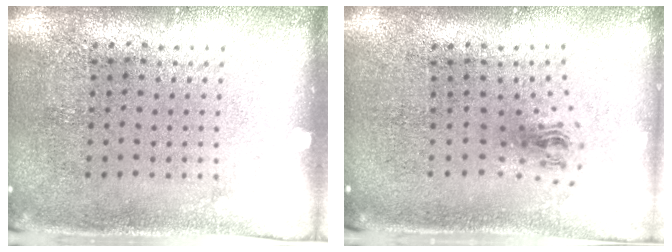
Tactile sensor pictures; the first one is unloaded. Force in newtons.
{"total": 1.0, "press": 0.4, "slide": 0.9}